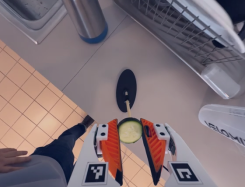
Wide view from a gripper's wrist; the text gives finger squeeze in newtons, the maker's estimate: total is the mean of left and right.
{"total": 8.1, "left": 8.0, "right": 8.2}